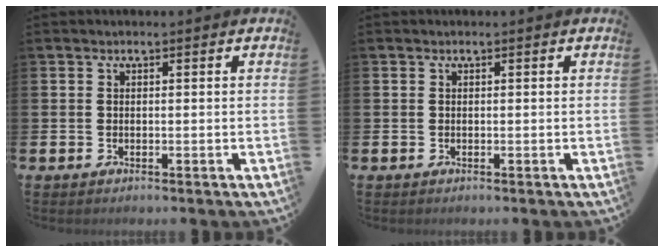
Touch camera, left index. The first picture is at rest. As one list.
[{"total": 0.0}]